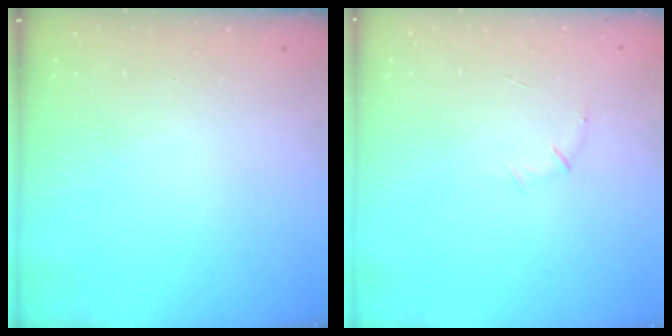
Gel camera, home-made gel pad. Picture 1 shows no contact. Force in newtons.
{"total": 5.2, "press": 5.0, "slide": 1.1}